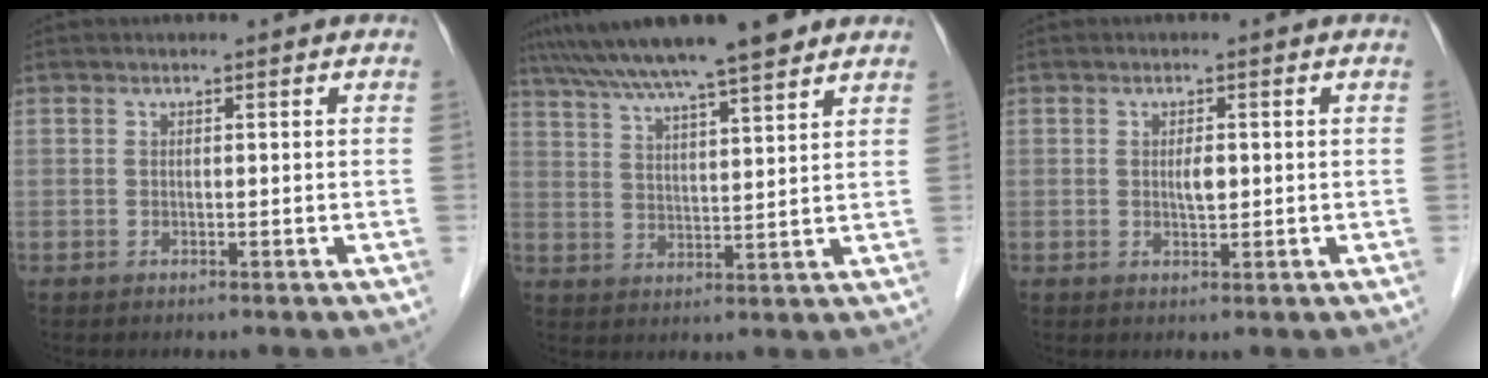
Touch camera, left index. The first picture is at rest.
{"total": 14.9, "force": [12.3, 0.8, 8.3], "torque": [-0.140, 0.029, 0.193]}
{"total": 1.7, "force": [0.2, 0.6, 1.6], "torque": [-0.031, 0.000, 0.005]}